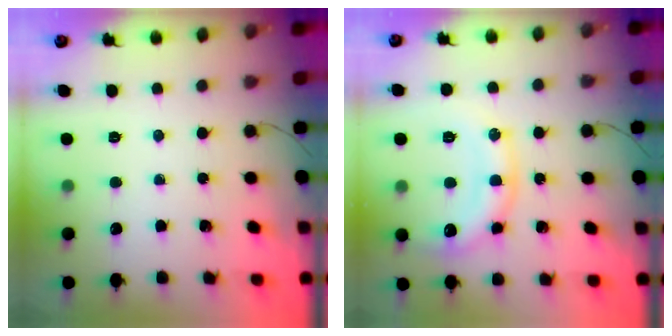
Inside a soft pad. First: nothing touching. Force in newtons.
{"total": 11.9, "press": 11.8, "slide": 0.9}